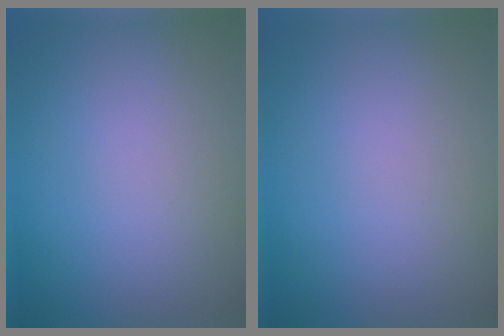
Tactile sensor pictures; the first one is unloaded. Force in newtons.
{"total": 0.0}